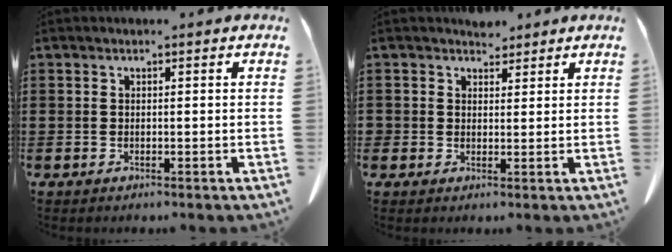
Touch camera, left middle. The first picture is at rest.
{"total": 2.5, "force": [2.1, 1.3, -0.1], "torque": [0.001, 0.001, 0.039]}